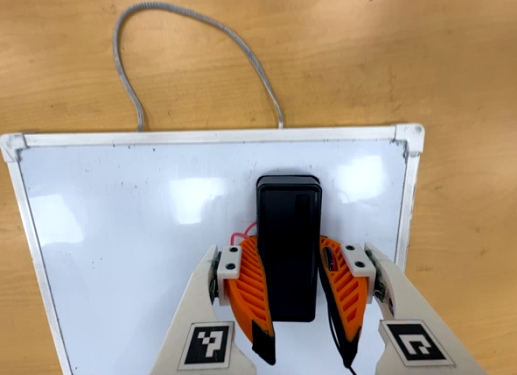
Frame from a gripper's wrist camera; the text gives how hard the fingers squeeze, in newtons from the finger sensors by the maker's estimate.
{"total": 14.3, "left": 13.3, "right": 15.3}